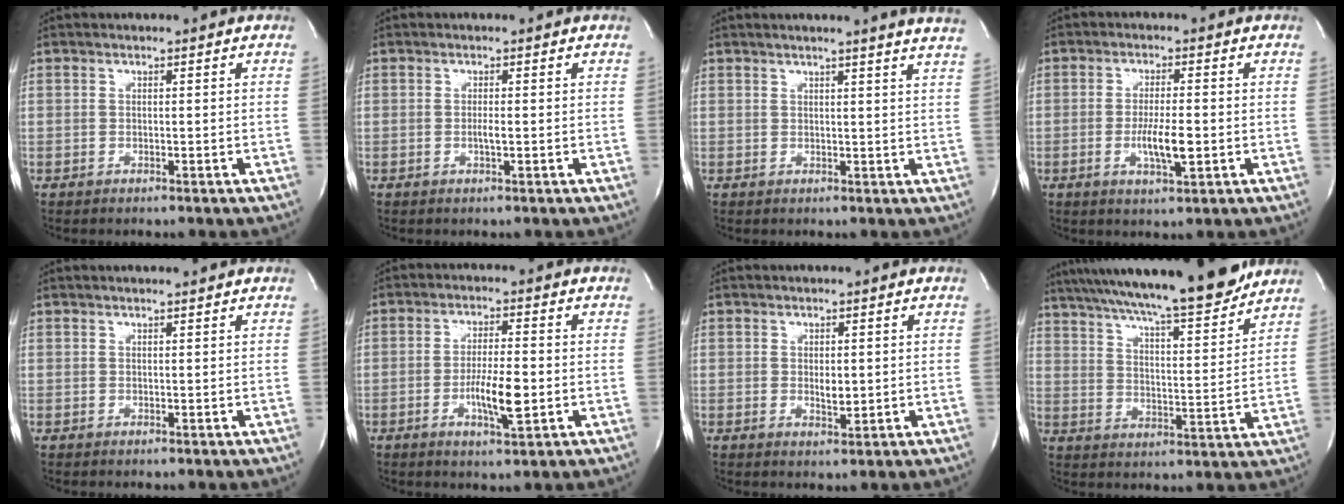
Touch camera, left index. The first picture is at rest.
{"total": 1.1, "force": [-0.2, 0.0, 1.0], "torque": [-0.023, -0.002, -0.003]}
{"total": 8.2, "force": [7.3, -1.4, 3.6], "torque": [-0.042, -0.020, 0.063]}
{"total": 5.4, "force": [-1.2, 0.8, 5.2], "torque": [-0.101, -0.008, -0.018]}
{"total": 1.8, "force": [1.8, 0.1, 0.5], "torque": [-0.010, 0.010, 0.024]}
{"total": 6.5, "force": [-1.6, 1.0, 6.2], "torque": [-0.114, -0.008, -0.026]}
{"total": 2.2, "force": [0.2, 1.0, 2.0], "torque": [-0.033, -0.005, 0.006]}
{"total": 21.2, "force": [18.5, 1.3, 10.3], "torque": [-0.173, 0.000, 0.276]}